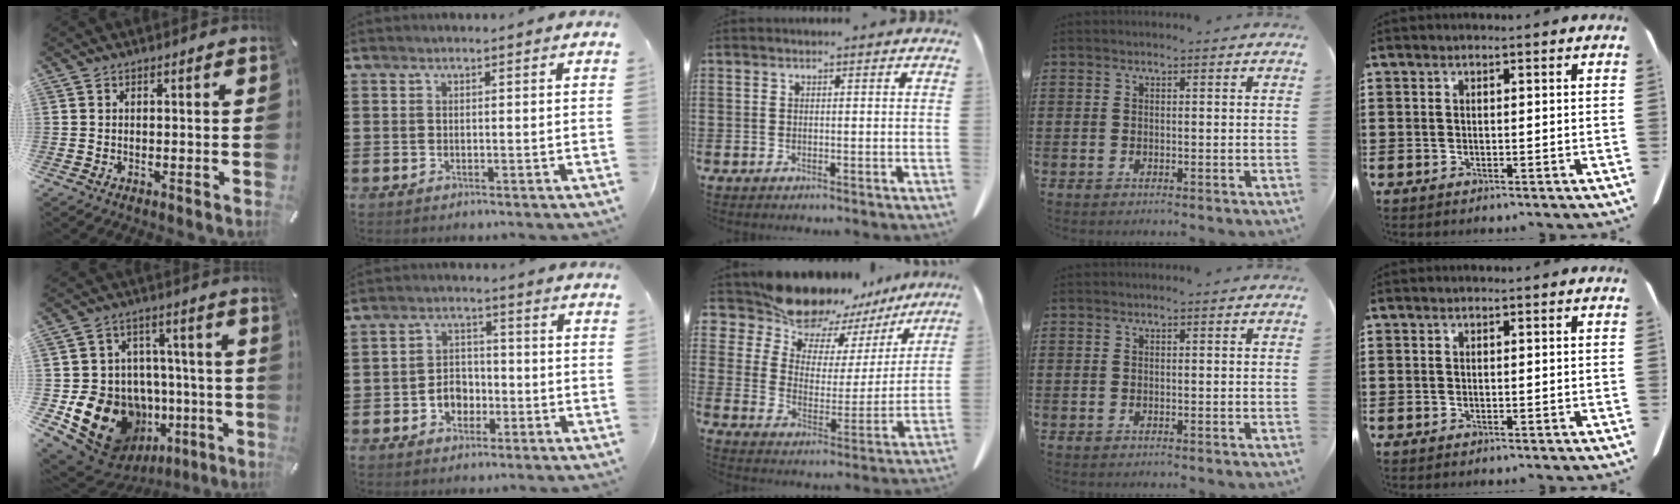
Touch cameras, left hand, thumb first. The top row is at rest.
{"thumb": {"total": 21.0, "force": [-7.6, 16.2, 11.0], "torque": [-0.198, 0.030, -0.093]}, "index": {"total": 4.2, "force": [-1.9, 3.2, 1.9], "torque": [-0.042, 0.008, -0.039]}, "middle": {"total": 12.3, "force": [11.5, 3.7, 2.0], "torque": [-0.085, -0.090, 0.210]}}